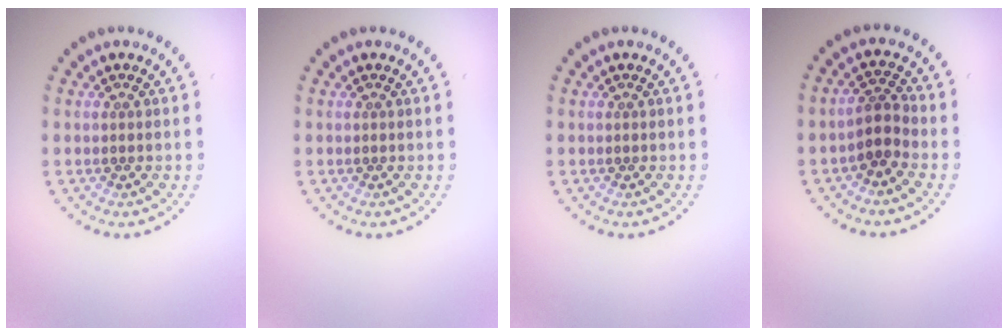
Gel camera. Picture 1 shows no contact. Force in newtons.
{"total": 0.0}
{"total": 0.0}
{"total": 2.3, "press": 1.8, "slide": 1.3}